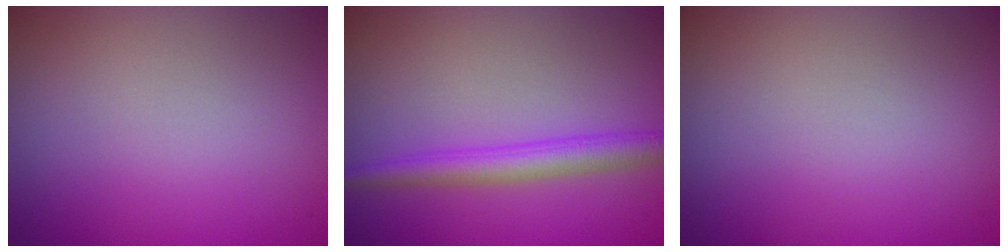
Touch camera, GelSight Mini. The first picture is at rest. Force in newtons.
{"total": 3.0, "press": 3.0, "slide": 0.1}
{"total": 0.0}